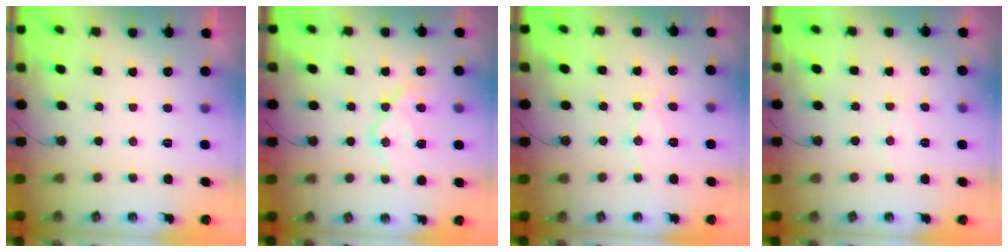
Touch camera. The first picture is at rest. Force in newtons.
{"total": 13.5, "press": 13.5, "slide": 1.1}
{"total": 11.3, "press": 11.3, "slide": 1.1}
{"total": 6.1, "press": 6.1, "slide": 0.4}